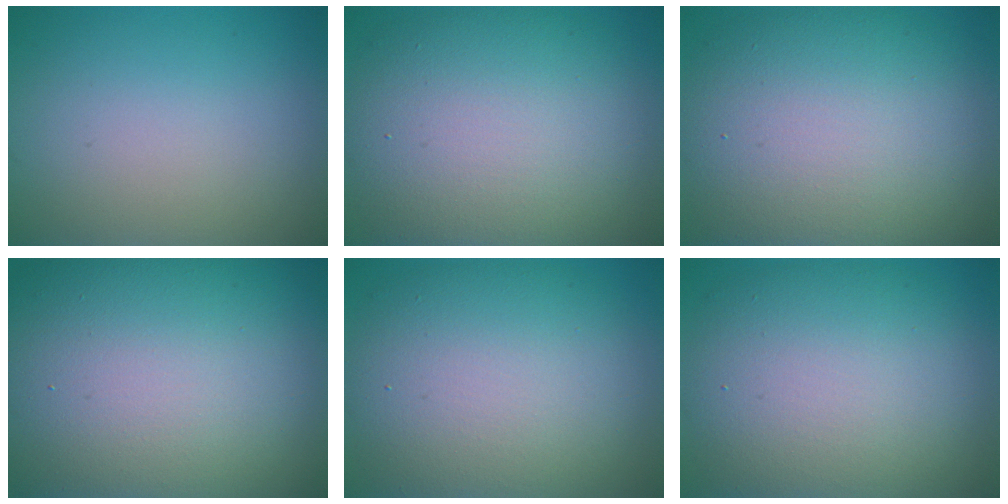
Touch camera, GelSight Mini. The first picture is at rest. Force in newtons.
{"total": 12.4, "press": 12.4, "slide": 0.6}
{"total": 12.9, "press": 12.9, "slide": 0.6}
{"total": 21.0, "press": 21.0, "slide": 1.1}
{"total": 11.8, "press": 11.7, "slide": 0.9}
{"total": 11.5, "press": 11.4, "slide": 0.8}